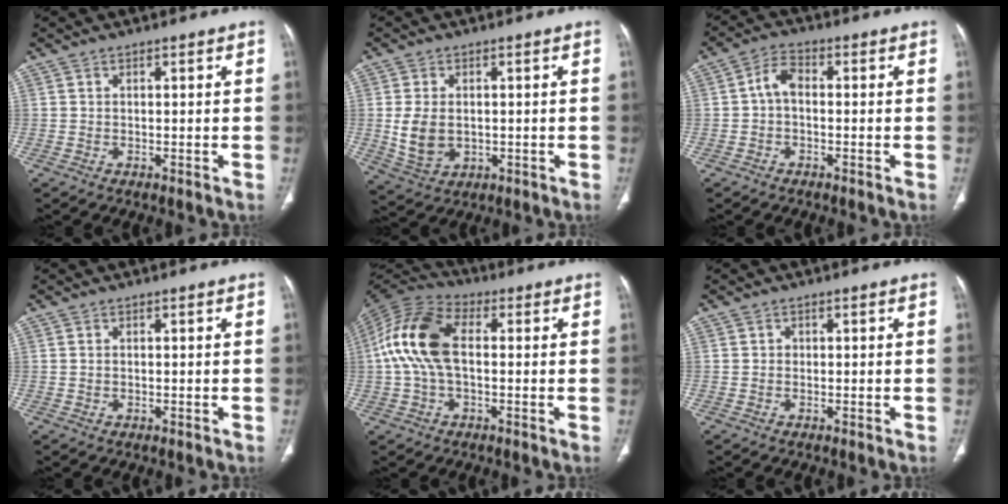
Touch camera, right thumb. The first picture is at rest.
{"total": 7.4, "force": [-0.1, 5.2, 5.3], "torque": [-0.098, -0.004, 0.012]}
{"total": 4.2, "force": [-0.3, 2.6, 3.3], "torque": [-0.056, 0.017, -0.016]}
{"total": 0.5, "force": [0.0, 0.4, 0.4], "torque": [-0.016, 0.004, 0.004]}
{"total": 13.3, "force": [0.6, 7.6, 10.9], "torque": [-0.227, 0.032, 0.001]}
{"total": 0.5, "force": [0.0, 0.5, 0.2], "torque": [0.006, 0.004, -0.002]}